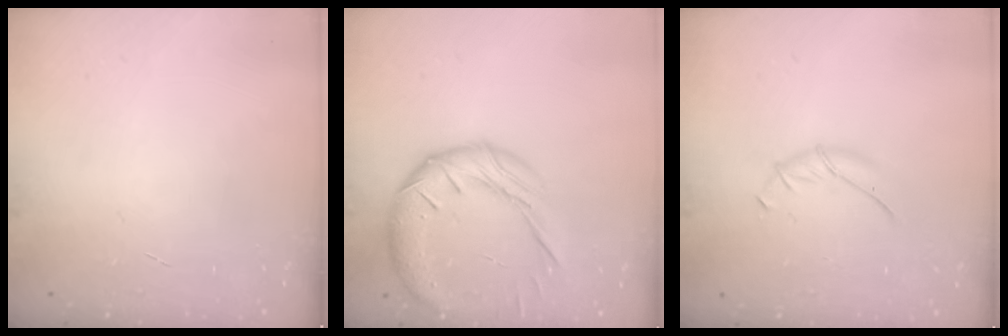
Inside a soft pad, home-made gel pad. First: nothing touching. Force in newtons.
{"total": 16.0, "press": 15.9, "slide": 1.1}
{"total": 5.5, "press": 5.5, "slide": 0.9}